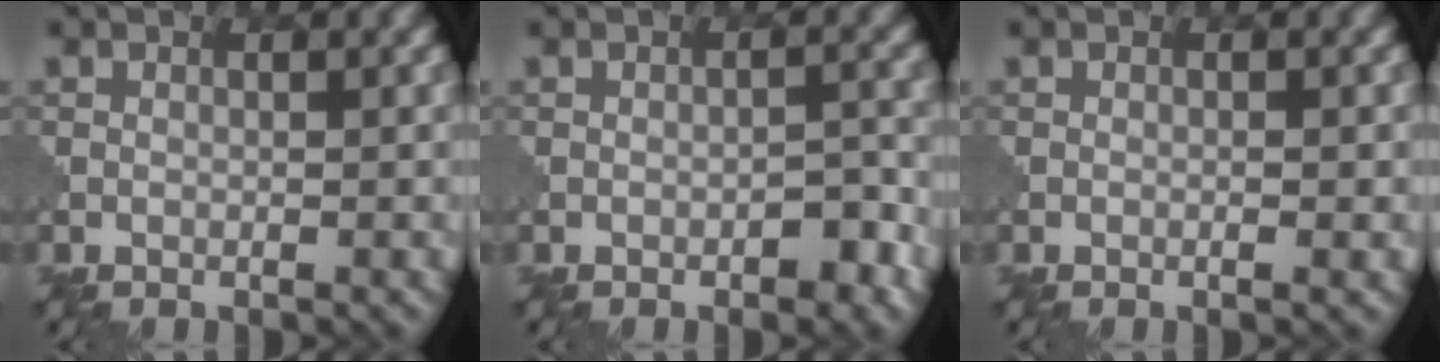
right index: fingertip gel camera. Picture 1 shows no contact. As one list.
[{"total": 2.1, "force": [-1.1, 0.8, 1.5], "torque": [-0.017, 0.006, -0.015]}, {"total": 0.8, "force": [-0.2, 0.0, 0.8], "torque": [-0.011, 0.000, -0.003]}]